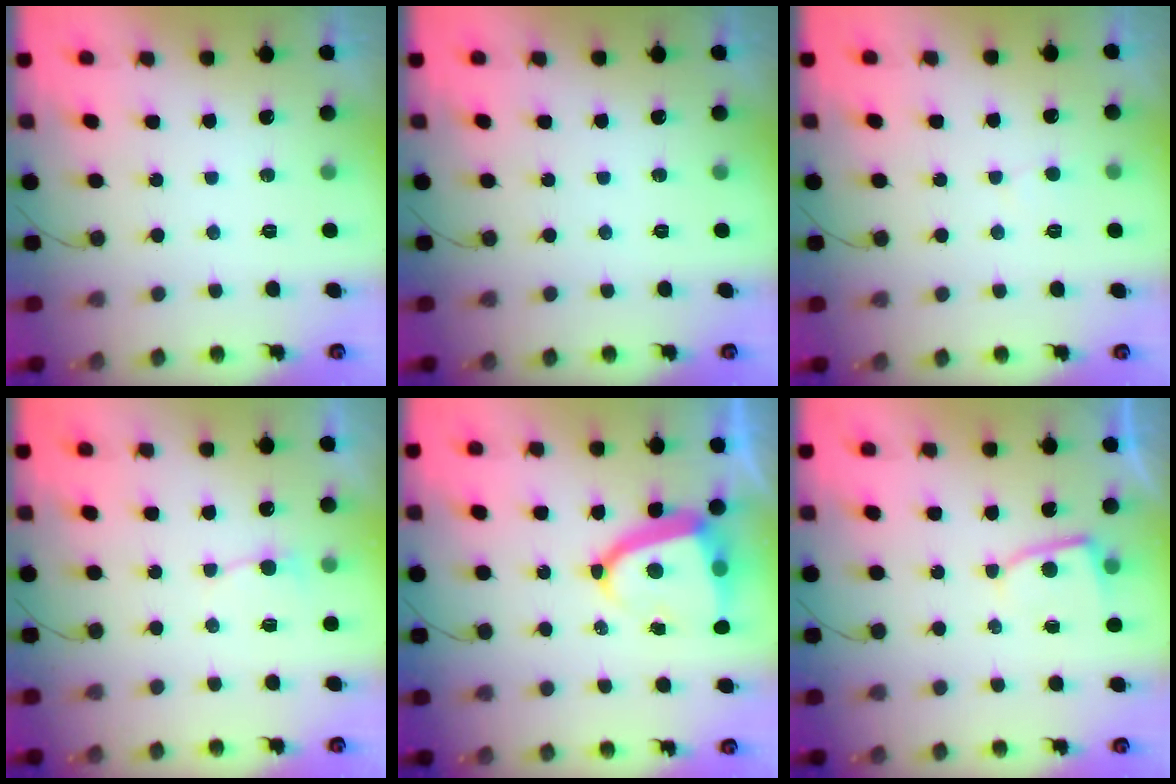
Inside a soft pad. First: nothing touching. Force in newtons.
{"total": 0.0}
{"total": 3.2, "press": 3.1, "slide": 0.4}
{"total": 3.7, "press": 3.7, "slide": 0.5}
{"total": 10.7, "press": 10.6, "slide": 1.3}
{"total": 5.3, "press": 5.3, "slide": 0.6}